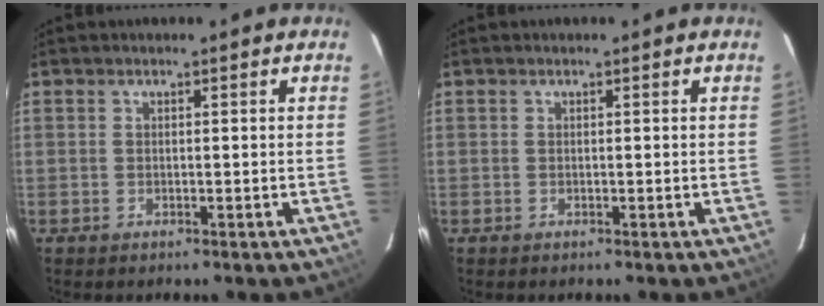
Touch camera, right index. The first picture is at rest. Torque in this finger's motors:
{"motor_torque": [0.45, 0.45, 0.04, 0.00]}